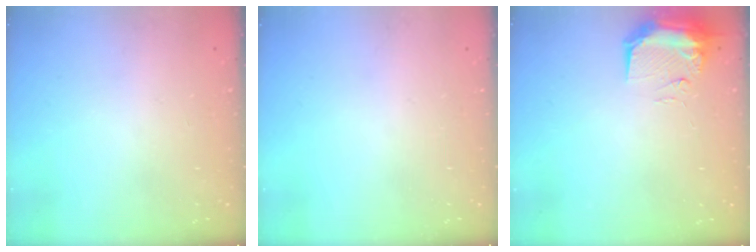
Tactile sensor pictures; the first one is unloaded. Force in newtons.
{"total": 0.0}
{"total": 9.3, "press": 9.1, "slide": 1.7}